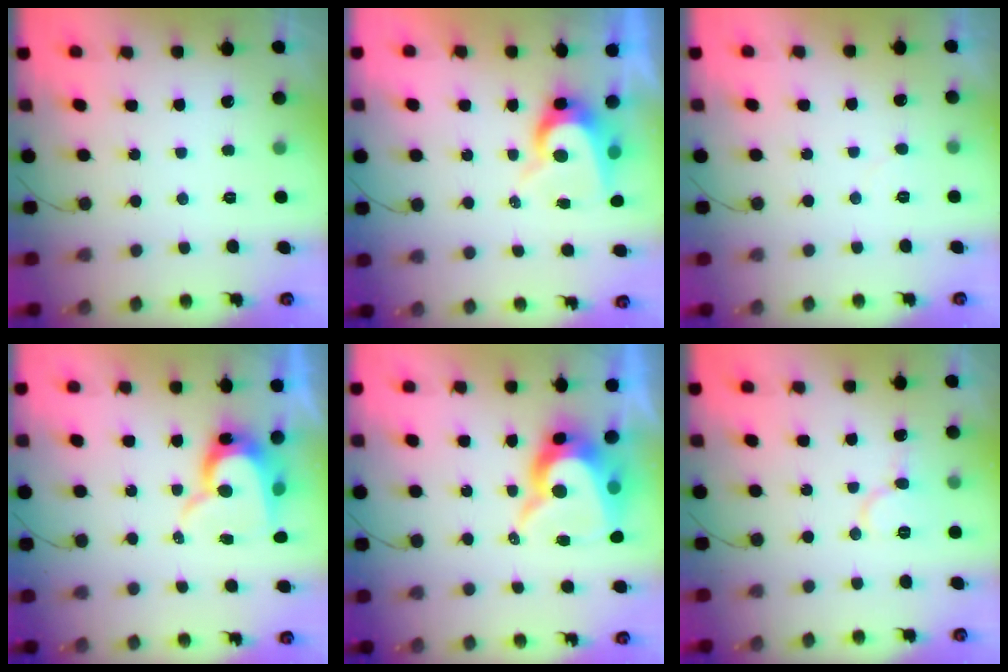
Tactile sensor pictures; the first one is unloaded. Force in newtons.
{"total": 7.3, "press": 7.3, "slide": 0.4}
{"total": 3.8, "press": 3.8, "slide": 0.2}
{"total": 10.1, "press": 10.1, "slide": 1.0}
{"total": 12.3, "press": 12.2, "slide": 1.0}
{"total": 8.3, "press": 8.2, "slide": 0.7}